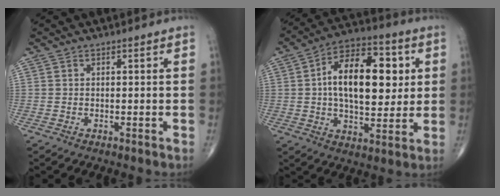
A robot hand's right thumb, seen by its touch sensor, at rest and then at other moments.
{"total": 18.4, "force": [2.9, 9.8, 15.3], "torque": [-0.214, 0.009, 0.040]}